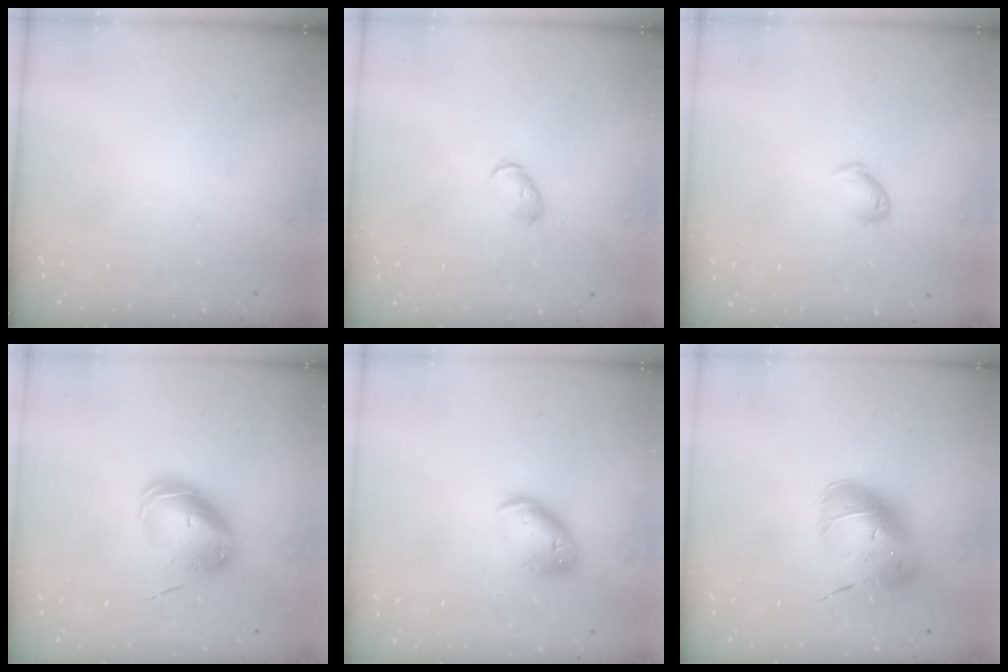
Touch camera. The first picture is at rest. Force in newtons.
{"total": 5.5, "press": 5.4, "slide": 1.0}
{"total": 4.1, "press": 4.0, "slide": 0.7}
{"total": 9.1, "press": 9.0, "slide": 1.5}
{"total": 11.8, "press": 11.6, "slide": 1.7}
{"total": 10.9, "press": 10.7, "slide": 1.9}